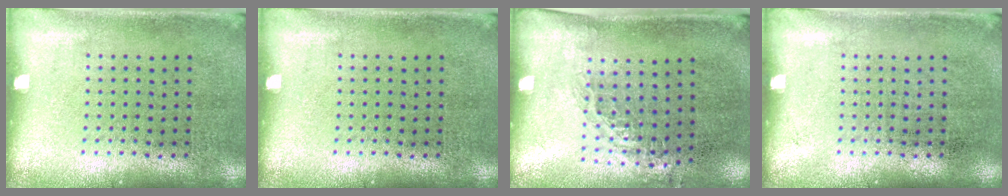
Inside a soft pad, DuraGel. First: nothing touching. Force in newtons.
{"total": 0.0}
{"total": 0.8, "press": 0.8, "slide": 0.3}
{"total": 0.0}